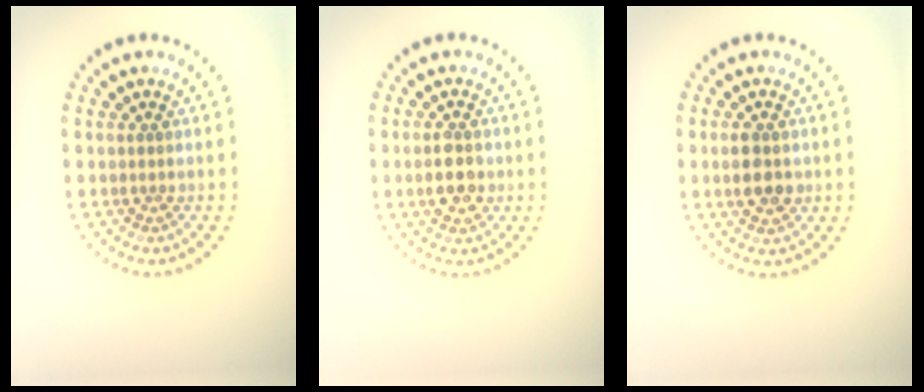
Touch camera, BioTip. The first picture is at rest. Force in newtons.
{"total": 3.4, "press": 3.4, "slide": 0.2}
{"total": 2.8, "press": 2.8, "slide": 0.3}